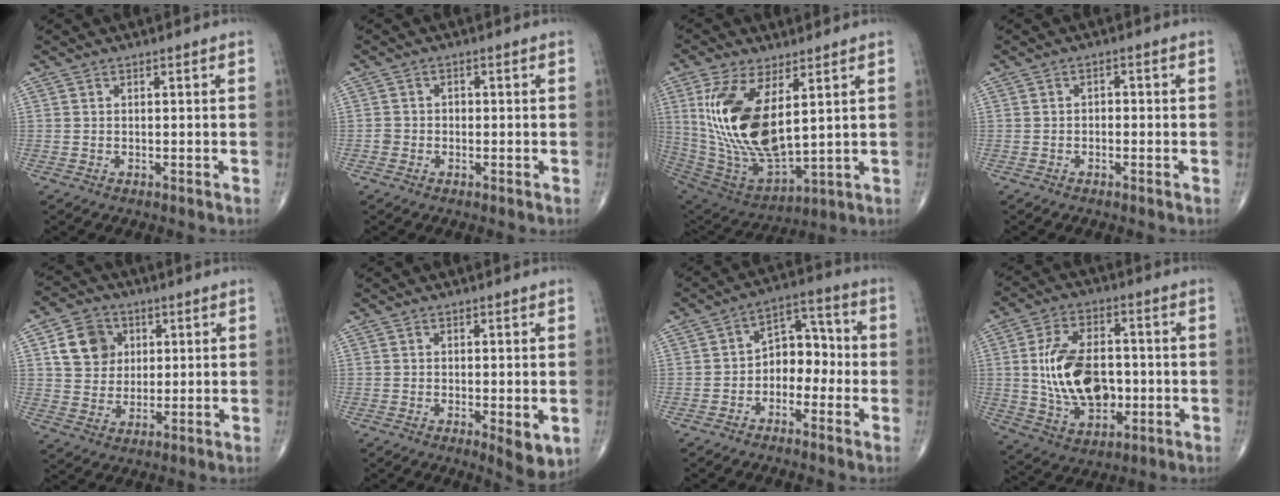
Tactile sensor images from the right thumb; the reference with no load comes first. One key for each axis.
{"total": 1.6, "fx": -0.6, "fy": 1.5, "fz": 0.3, "tx": 0.006, "ty": 0.009, "tz": -0.013}
{"total": 19.8, "fx": 5.2, "fy": 9.1, "fz": 16.8, "tx": -0.335, "ty": -0.031, "tz": 0.116}
{"total": 1.3, "fx": -0.4, "fy": 1.0, "fz": 0.7, "tx": 0.001, "ty": 0.003, "tz": -0.011}
{"total": 9.5, "fx": 3.0, "fy": 8.1, "fz": 4.2, "tx": -0.043, "ty": -0.006, "tz": 0.053}
{"total": 4.8, "fx": -0.9, "fy": 1.6, "fz": 4.5, "tx": -0.062, "ty": -0.015, "tz": -0.012}
{"total": 8.0, "fx": -1.9, "fy": 5.8, "fz": 5.2, "tx": -0.042, "ty": 0.043, "tz": -0.047}
{"total": 15.5, "fx": -0.5, "fy": 9.7, "fz": 12.0, "tx": -0.196, "ty": 0.004, "tz": 0.001}